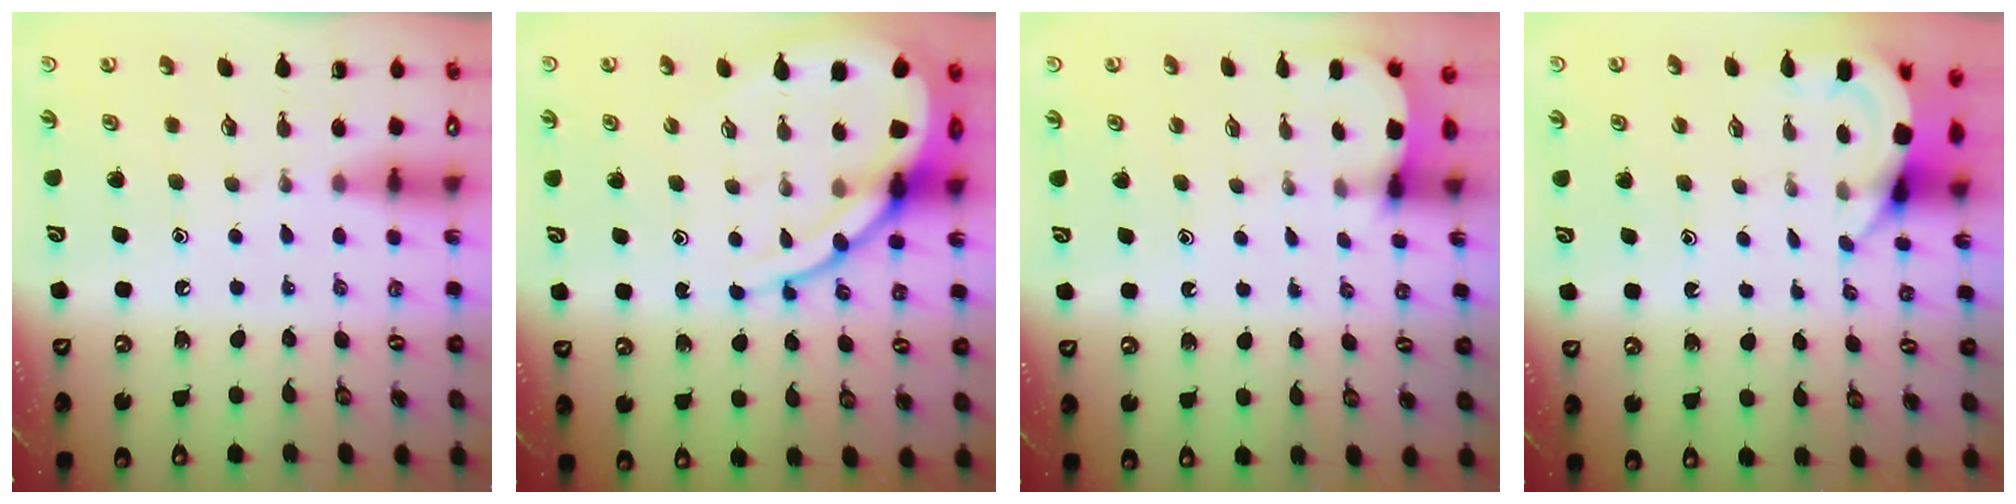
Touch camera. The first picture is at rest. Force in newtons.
{"total": 13.5, "press": 13.4, "slide": 1.5}
{"total": 2.6, "press": 2.6, "slide": 0.3}
{"total": 3.6, "press": 3.6, "slide": 0.3}